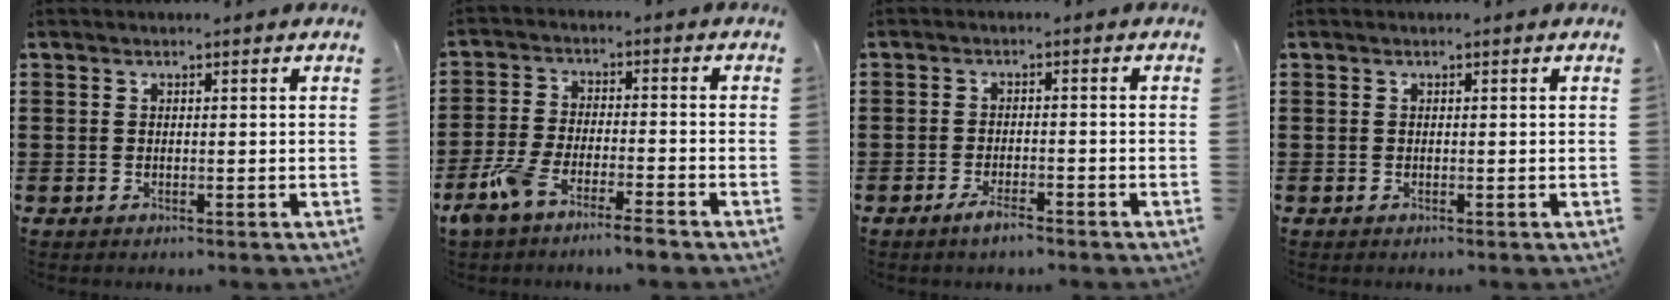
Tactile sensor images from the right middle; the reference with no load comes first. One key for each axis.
{"total": 6.2, "fx": -5.1, "fy": 0.5, "fz": 3.5, "tx": -0.090, "ty": -0.012, "tz": -0.102}
{"total": 2.7, "fx": -2.0, "fy": 0.3, "fz": 1.8, "tx": -0.030, "ty": 0.000, "tz": -0.036}
{"total": 0.0}